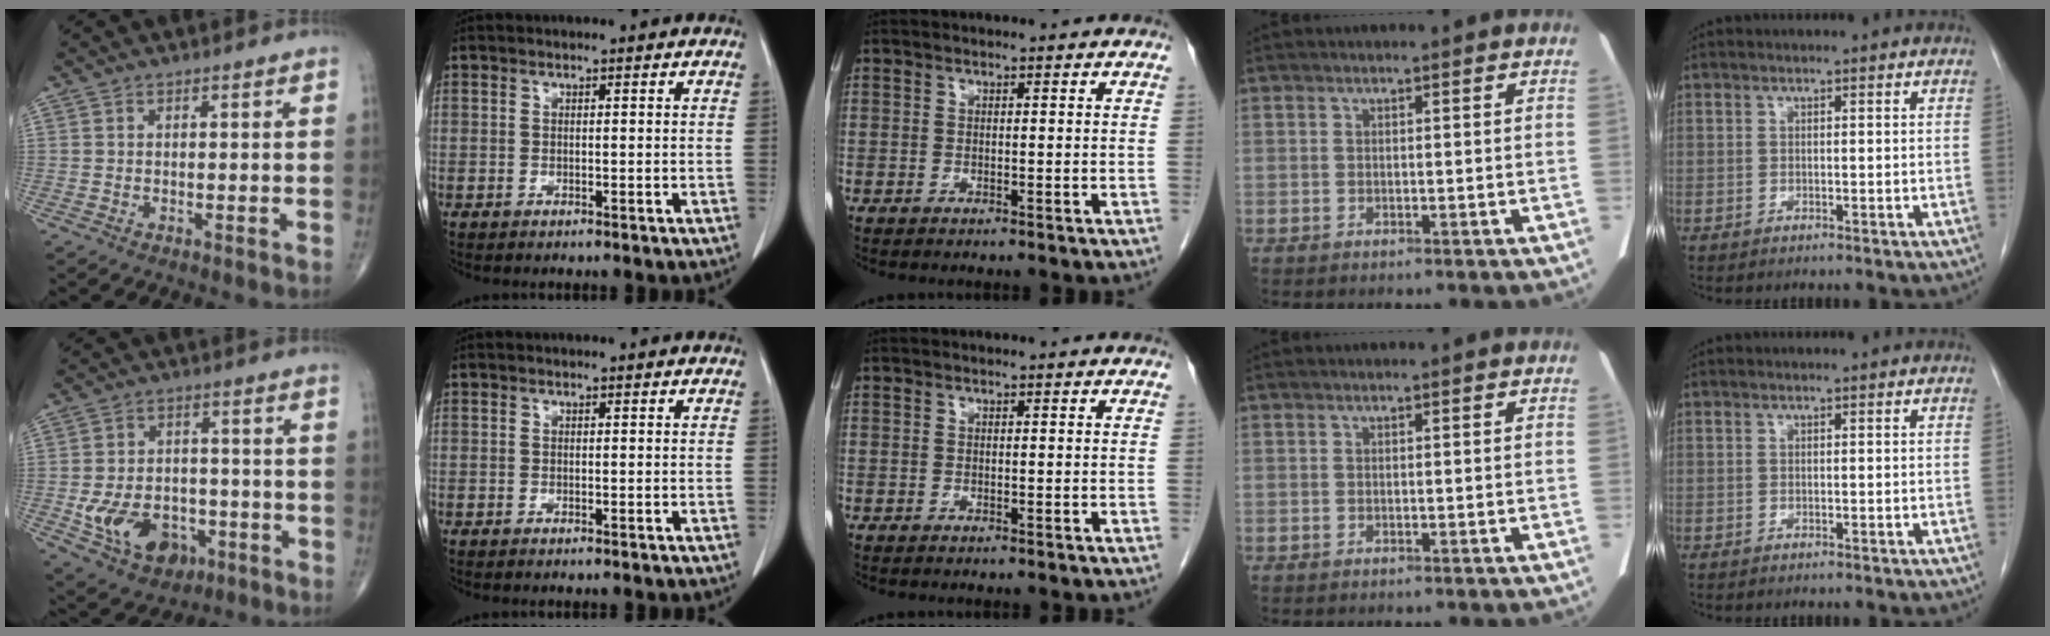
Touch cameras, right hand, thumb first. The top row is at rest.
{"thumb": {"total": 13.2, "force": [-4.3, 9.5, 8.1], "torque": [-0.113, 0.028, -0.056]}}